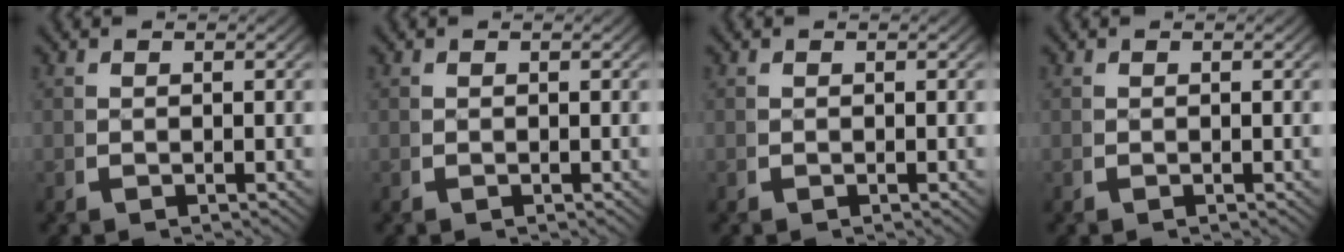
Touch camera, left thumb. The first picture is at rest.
{"total": 0.0}
{"total": 0.0}
{"total": 0.0}